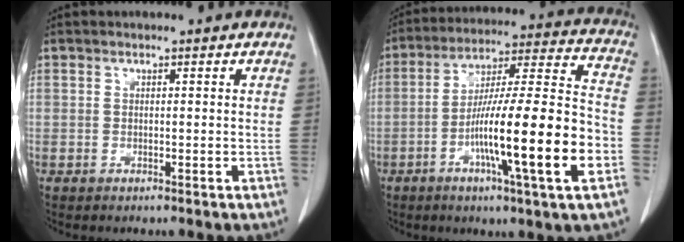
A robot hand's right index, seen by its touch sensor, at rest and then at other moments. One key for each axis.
{"total": 20.2, "fx": -6.2, "fy": 0.5, "fz": 19.2, "tx": -0.303, "ty": -0.002, "tz": -0.101}